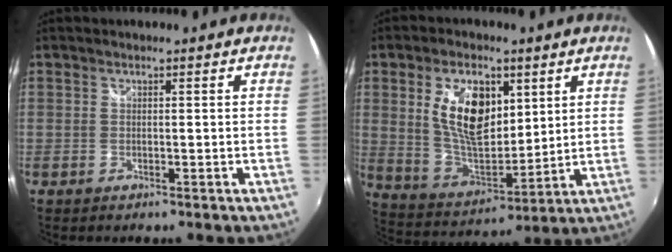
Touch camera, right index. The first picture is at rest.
{"total": 14.5, "force": [4.9, 7.5, 11.3], "torque": [-0.211, 0.005, 0.102]}